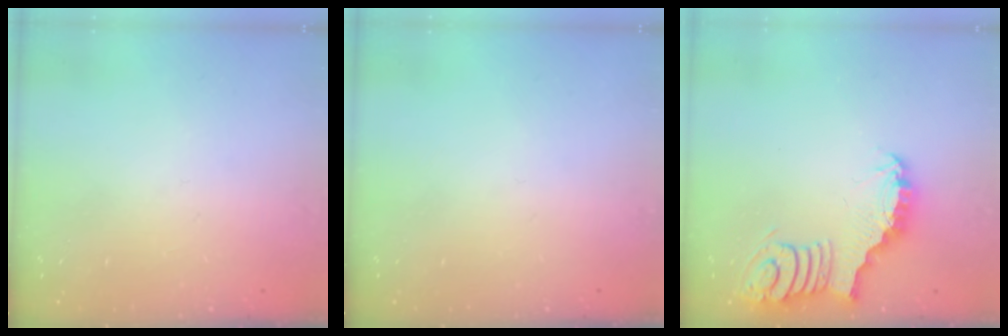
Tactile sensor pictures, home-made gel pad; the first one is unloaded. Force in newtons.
{"total": 0.0}
{"total": 3.6, "press": 3.5, "slide": 0.6}